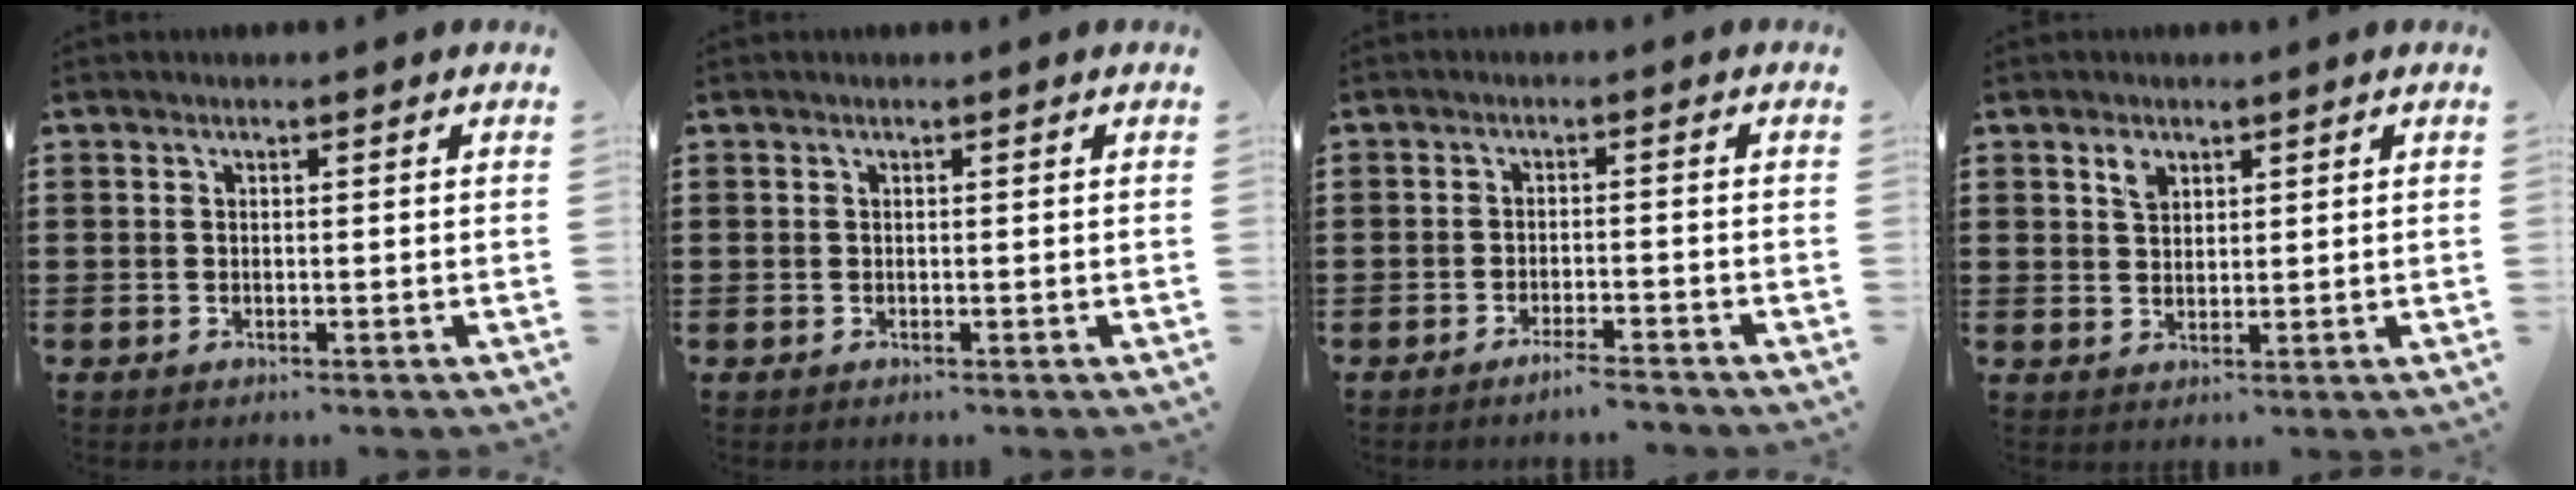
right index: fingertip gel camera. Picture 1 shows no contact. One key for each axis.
{"total": 0.0}
{"total": 2.6, "fx": -2.2, "fy": 0.0, "fz": 1.3, "tx": -0.021, "ty": 0.003, "tz": -0.043}
{"total": 2.3, "fx": 1.5, "fy": 1.4, "fz": 1.0, "tx": -0.017, "ty": 0.000, "tz": 0.026}